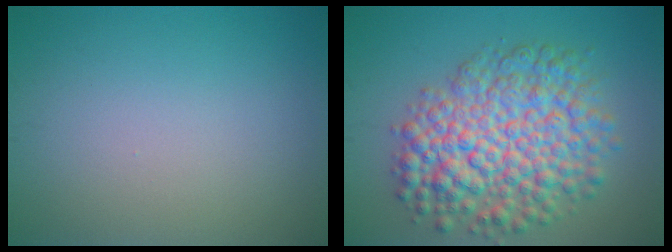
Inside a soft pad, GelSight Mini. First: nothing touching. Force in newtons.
{"total": 9.4, "press": 9.4, "slide": 0.2}